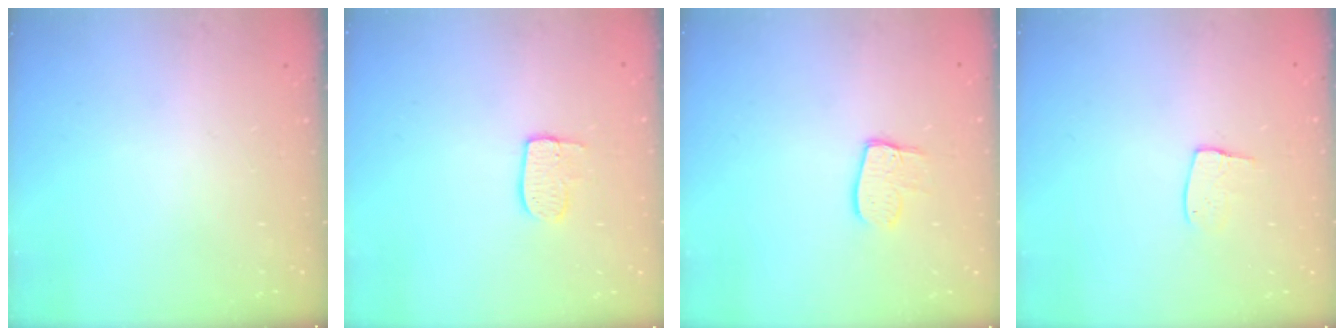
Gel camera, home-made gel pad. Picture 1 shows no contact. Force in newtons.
{"total": 6.7, "press": 6.7, "slide": 0.2}
{"total": 8.5, "press": 8.5, "slide": 0.7}
{"total": 7.5, "press": 7.5, "slide": 0.4}